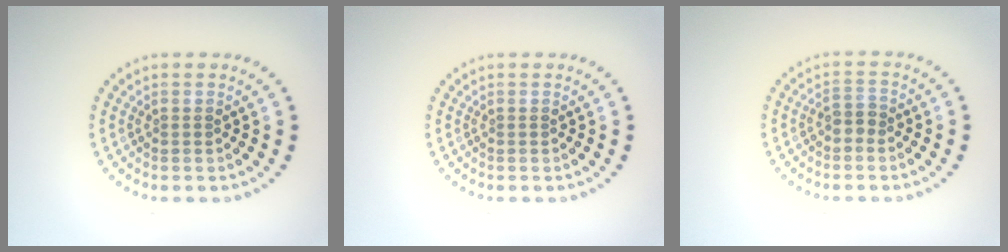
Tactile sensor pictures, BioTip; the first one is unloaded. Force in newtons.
{"total": 0.0}
{"total": 1.4, "press": 1.2, "slide": 0.7}